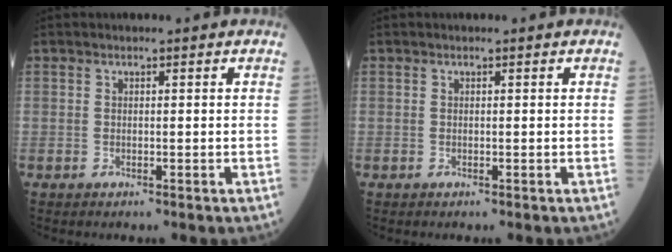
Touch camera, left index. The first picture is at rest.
{"total": 0.0}